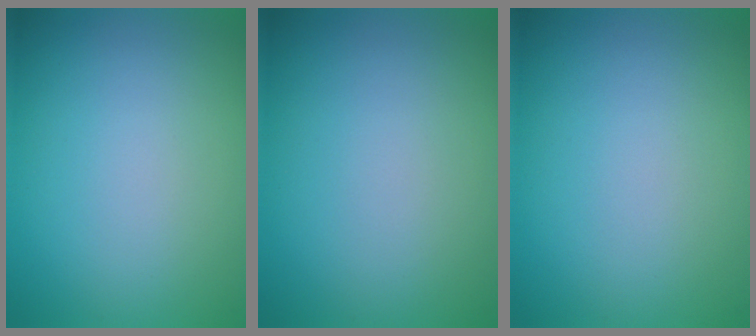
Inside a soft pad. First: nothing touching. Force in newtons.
{"total": 0.0}
{"total": 0.0}